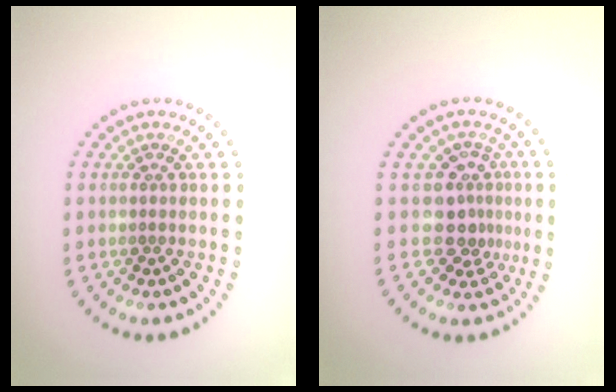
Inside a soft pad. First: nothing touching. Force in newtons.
{"total": 3.0, "press": 2.2, "slide": 2.1}